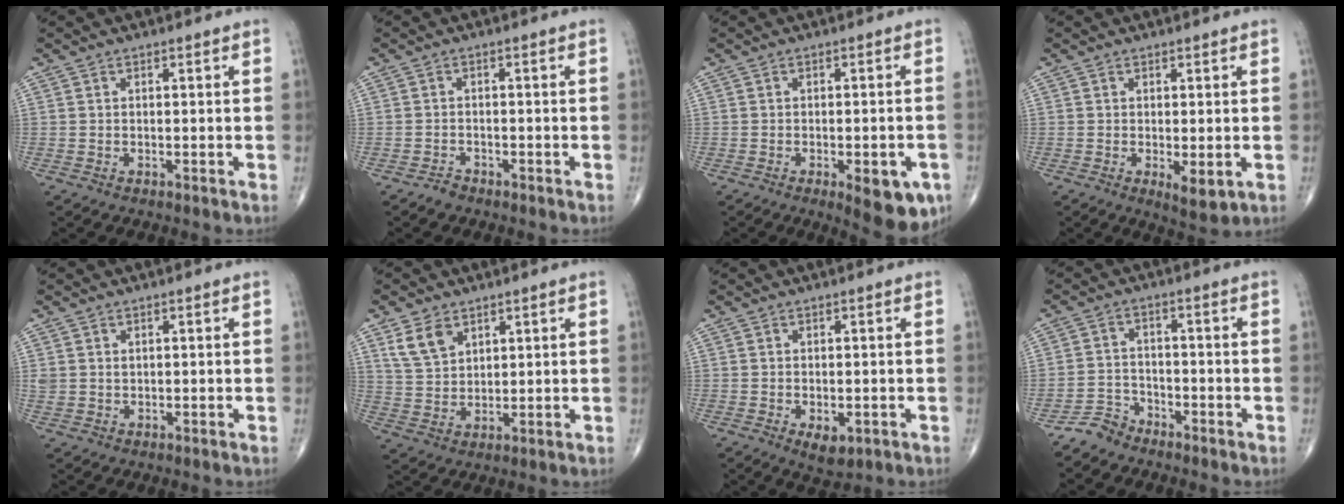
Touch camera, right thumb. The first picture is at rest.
{"total": 1.5, "force": [-1.3, 0.8, 0.1], "torque": [-0.003, 0.005, -0.025]}
{"total": 9.3, "force": [-3.9, 3.5, 7.8], "torque": [-0.076, 0.004, -0.041]}
{"total": 4.1, "force": [-0.8, 1.6, 3.7], "torque": [-0.052, -0.013, -0.006]}
{"total": 1.6, "force": [0.6, 1.3, 0.6], "torque": [-0.007, -0.001, 0.014]}
{"total": 6.6, "force": [3.7, 4.2, 3.5], "torque": [-0.055, -0.014, 0.080]}
{"total": 4.0, "force": [-1.3, 2.1, 3.1], "torque": [-0.042, -0.006, -0.012]}
{"total": 4.1, "force": [-3.6, 2.0, 0.0], "torque": [0.008, 0.020, -0.076]}